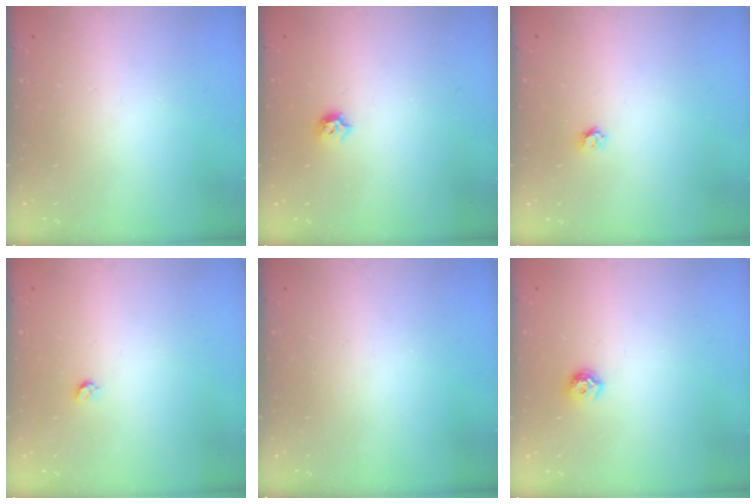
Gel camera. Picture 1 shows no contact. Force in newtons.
{"total": 4.9, "press": 4.8, "slide": 0.9}
{"total": 3.2, "press": 3.2, "slide": 0.3}
{"total": 3.2, "press": 3.2, "slide": 0.3}
{"total": 0.0}
{"total": 6.4, "press": 6.3, "slide": 0.9}